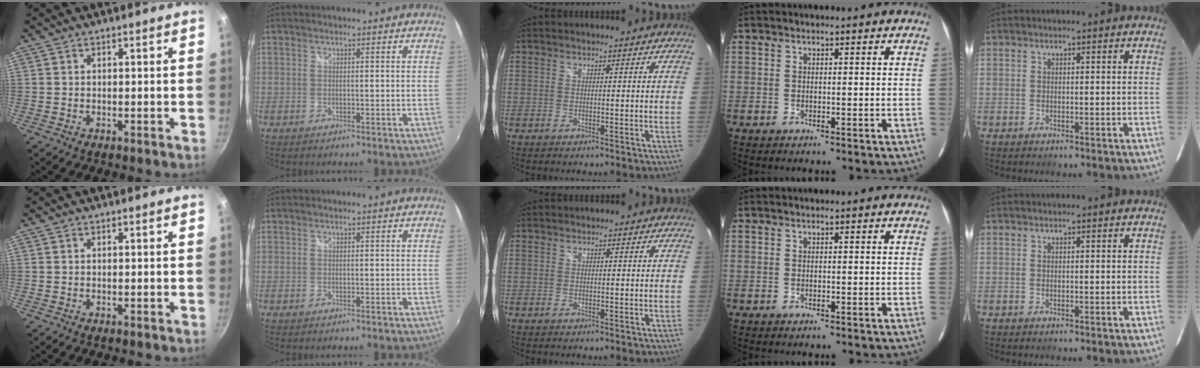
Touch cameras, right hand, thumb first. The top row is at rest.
{}